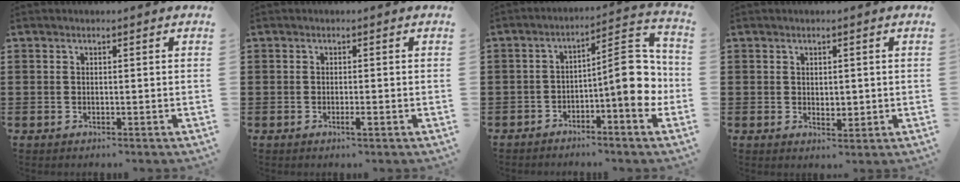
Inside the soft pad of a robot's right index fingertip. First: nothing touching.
{"total": 1.2, "force": [-0.6, 0.2, 1.0], "torque": [-0.025, -0.007, -0.013]}
{"total": 10.9, "force": [-2.2, 3.2, 10.1], "torque": [-0.129, -0.009, -0.042]}
{"total": 1.5, "force": [0.7, 1.2, 0.7], "torque": [-0.007, 0.004, 0.009]}